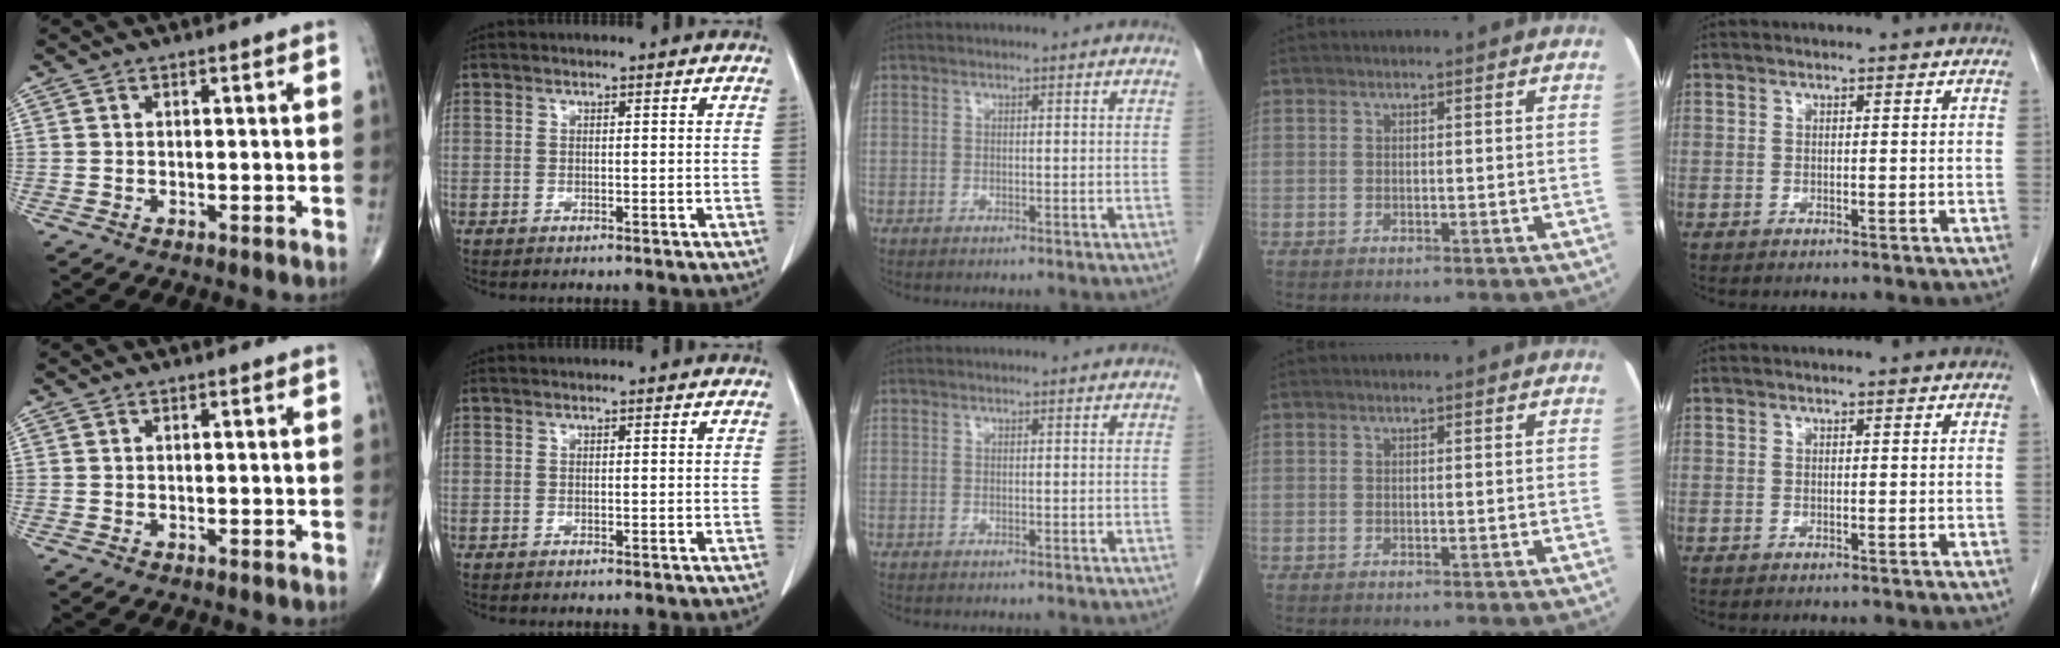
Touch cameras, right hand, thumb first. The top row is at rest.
{}